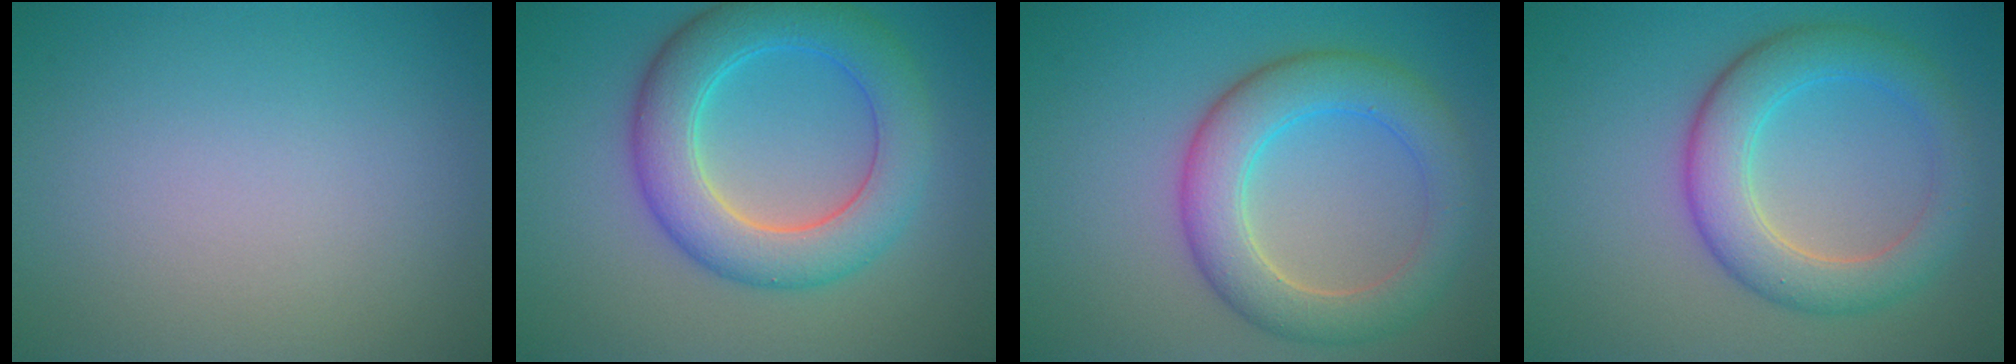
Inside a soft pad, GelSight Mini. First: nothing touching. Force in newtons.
{"total": 7.1, "press": 7.1, "slide": 0.1}
{"total": 6.1, "press": 6.1, "slide": 0.4}
{"total": 5.6, "press": 5.6, "slide": 0.1}